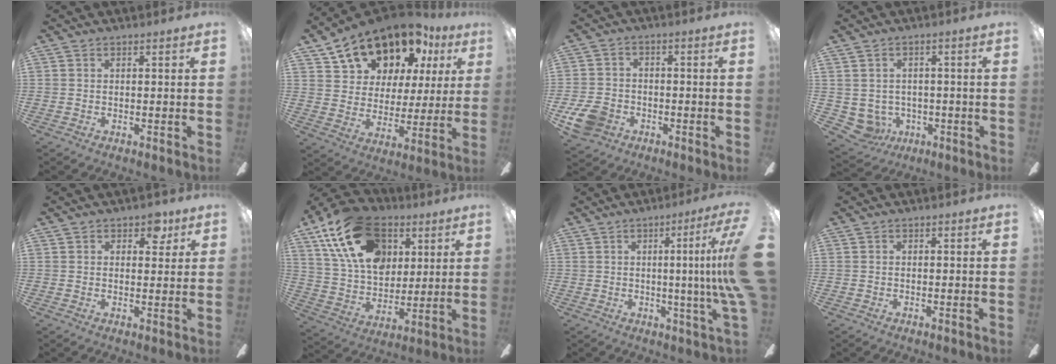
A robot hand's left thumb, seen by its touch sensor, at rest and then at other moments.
{"total": 16.7, "force": [12.5, 9.6, 5.5], "torque": [-0.115, -0.077, 0.231]}
{"total": 8.2, "force": [-4.0, 6.0, 3.9], "torque": [-0.095, 0.027, -0.075]}
{"total": 4.8, "force": [-0.3, 4.7, 1.3], "torque": [-0.058, -0.003, -0.004]}
{"total": 4.5, "force": [2.6, 2.8, 2.4], "torque": [-0.012, -0.006, 0.039]}
{"total": 22.8, "force": [10.5, 14.8, 13.8], "torque": [-0.251, -0.025, 0.190]}
{"total": 10.5, "force": [1.6, -0.6, 10.3], "torque": [-0.160, -0.014, 0.021]}
{"total": 0.0}